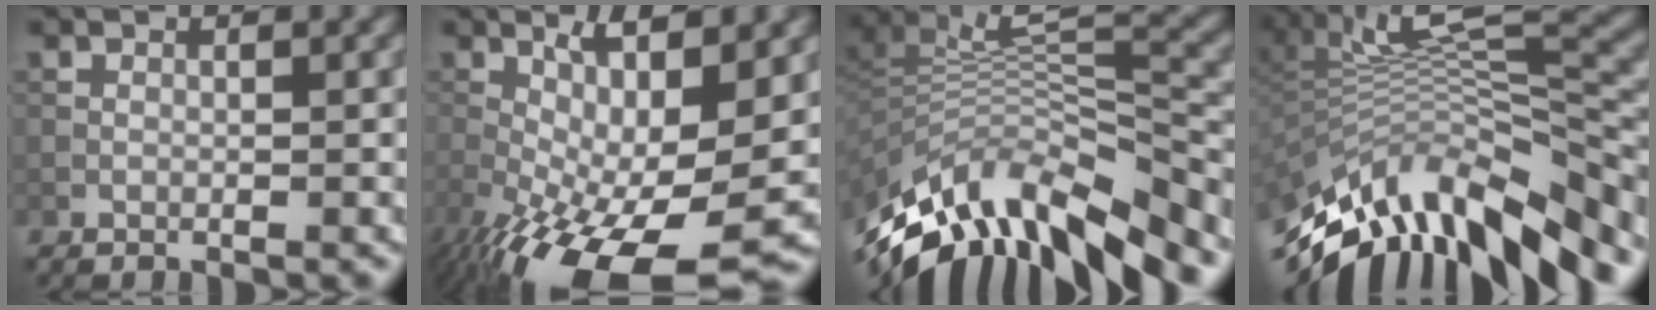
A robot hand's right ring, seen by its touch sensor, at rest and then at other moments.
{"total": 14.7, "force": [-4.2, 4.3, 13.4], "torque": [-0.230, -0.009, -0.063]}
{"total": 11.7, "force": [-6.9, 4.5, 8.3], "torque": [-0.168, 0.027, -0.117]}
{"total": 12.7, "force": [-5.4, 4.7, 10.5], "torque": [-0.199, 0.027, -0.091]}